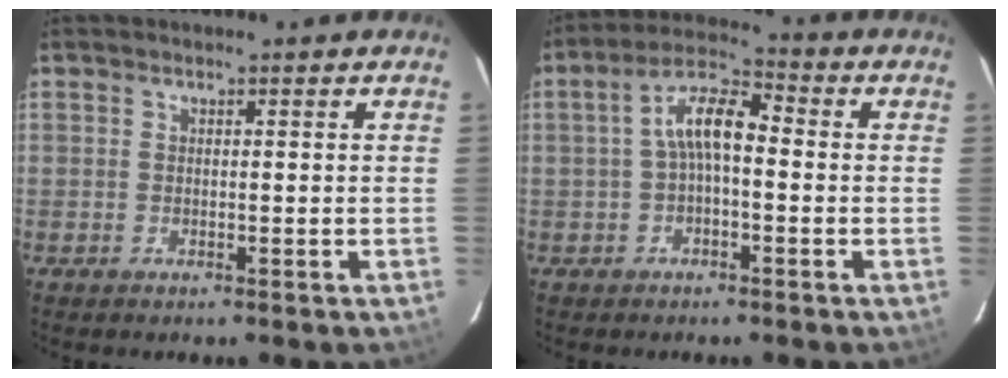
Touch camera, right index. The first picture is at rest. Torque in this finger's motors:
{"motor_torque": [0.31, -0.08, 0.48, 0.13]}